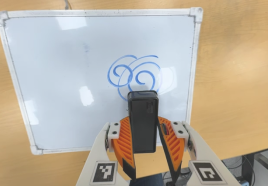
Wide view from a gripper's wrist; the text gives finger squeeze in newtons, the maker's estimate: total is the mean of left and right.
{"total": 5.6, "left": 5.4, "right": 5.8}